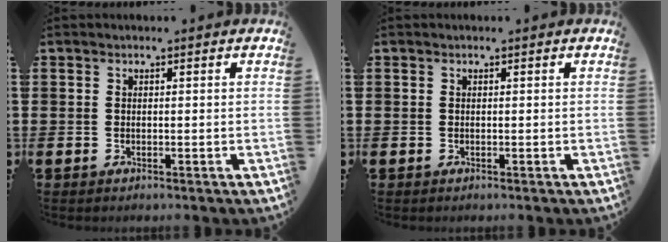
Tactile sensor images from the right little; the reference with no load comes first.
{"total": 0.0}